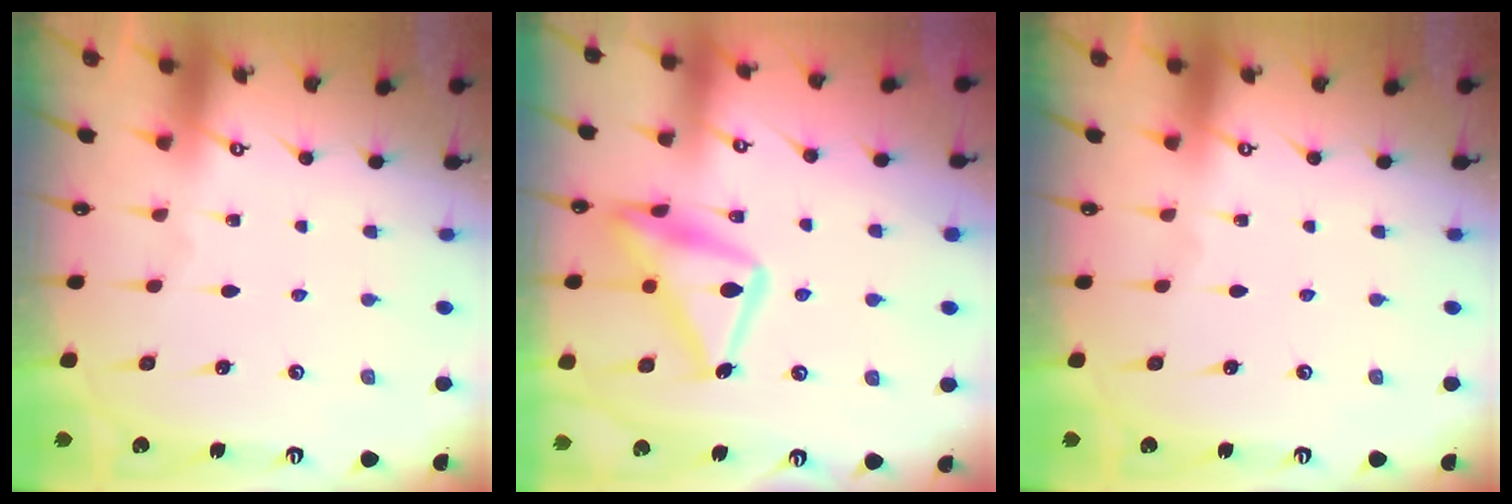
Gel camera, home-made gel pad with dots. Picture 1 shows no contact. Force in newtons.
{"total": 19.3, "press": 19.3, "slide": 1.3}
{"total": 0.0}